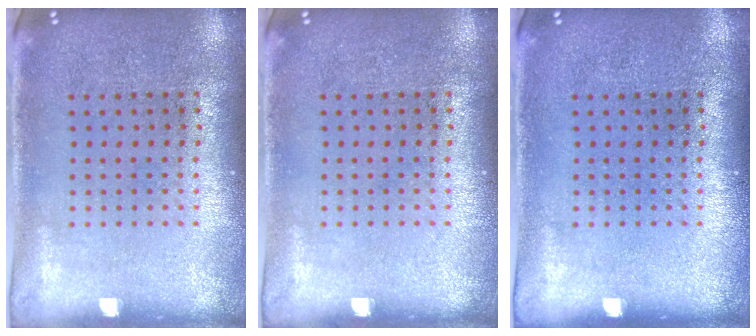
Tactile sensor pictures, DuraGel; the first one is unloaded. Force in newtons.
{"total": 0.0}
{"total": 0.0}